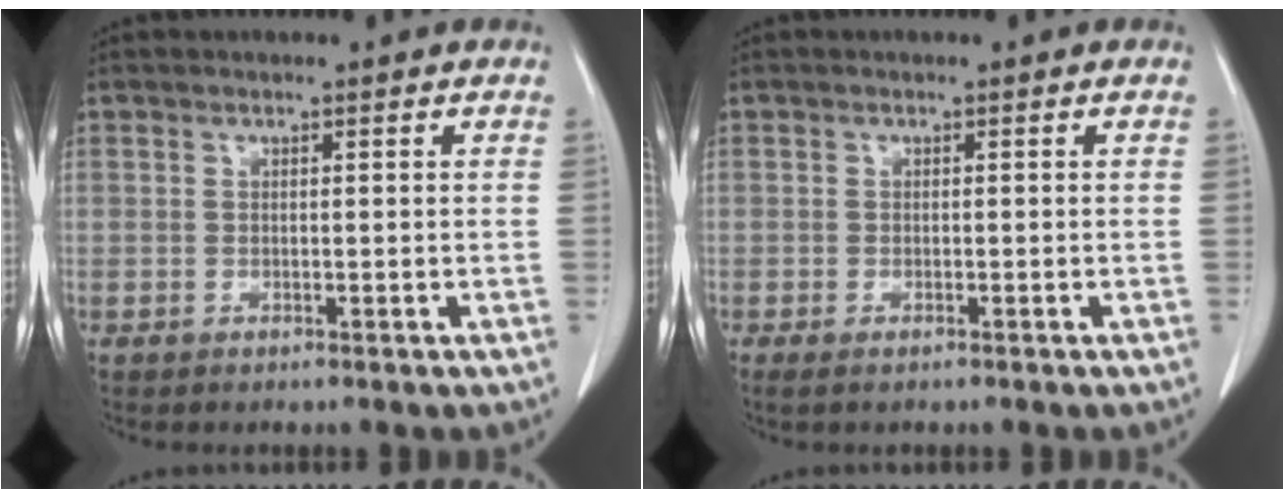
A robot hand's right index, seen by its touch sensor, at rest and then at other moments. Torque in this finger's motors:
{"motor_torque": [-0.10, 0.12, -0.09, 0.01]}